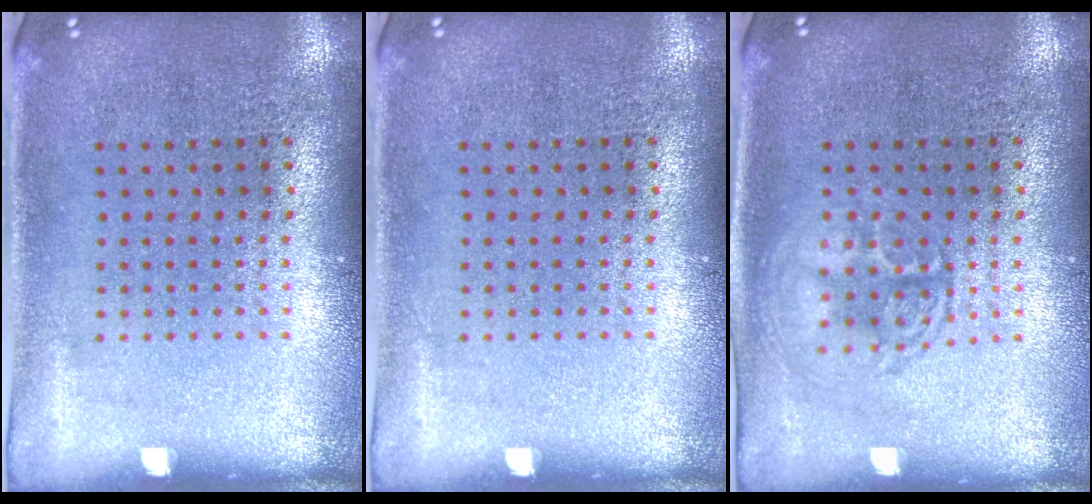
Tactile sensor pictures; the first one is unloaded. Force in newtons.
{"total": 0.0}
{"total": 1.3, "press": 1.3, "slide": 0.2}